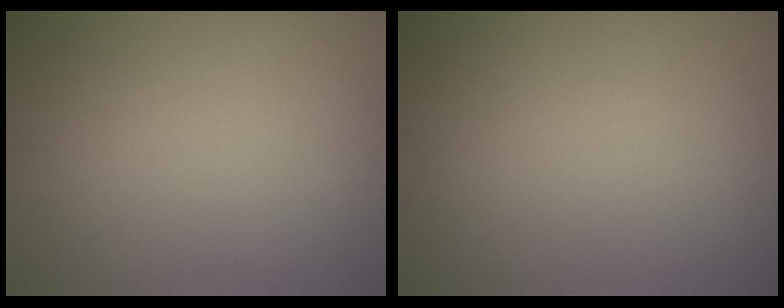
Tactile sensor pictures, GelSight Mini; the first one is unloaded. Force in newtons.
{"total": 0.0}